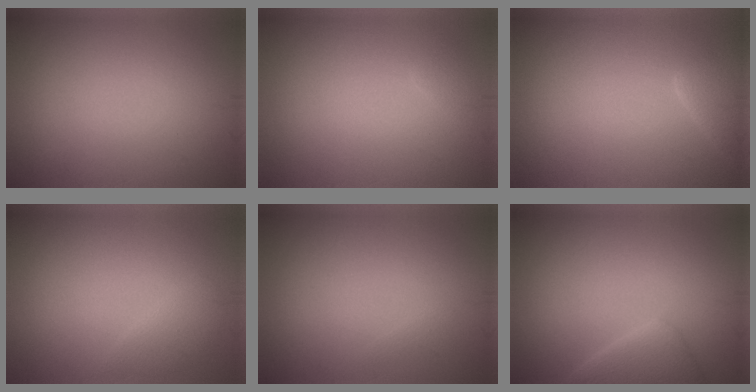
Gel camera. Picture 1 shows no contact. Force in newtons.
{"total": 0.8, "press": 0.8, "slide": 0.1}
{"total": 2.9, "press": 2.9, "slide": 0.2}
{"total": 1.6, "press": 1.6, "slide": 0.0}
{"total": 0.5, "press": 0.5, "slide": 0.1}
{"total": 3.1, "press": 3.1, "slide": 0.1}